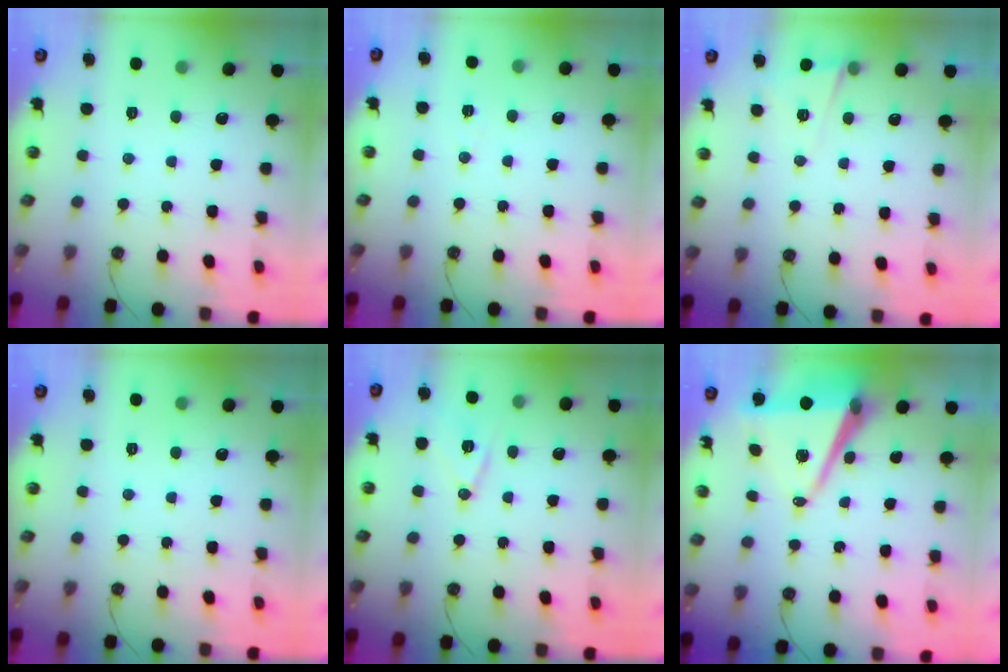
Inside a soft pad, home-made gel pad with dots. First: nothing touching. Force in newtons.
{"total": 3.3, "press": 2.7, "slide": 1.9}
{"total": 5.0, "press": 4.5, "slide": 2.1}
{"total": 0.0}
{"total": 9.8, "press": 9.3, "slide": 3.0}
{"total": 10.3, "press": 9.4, "slide": 4.3}